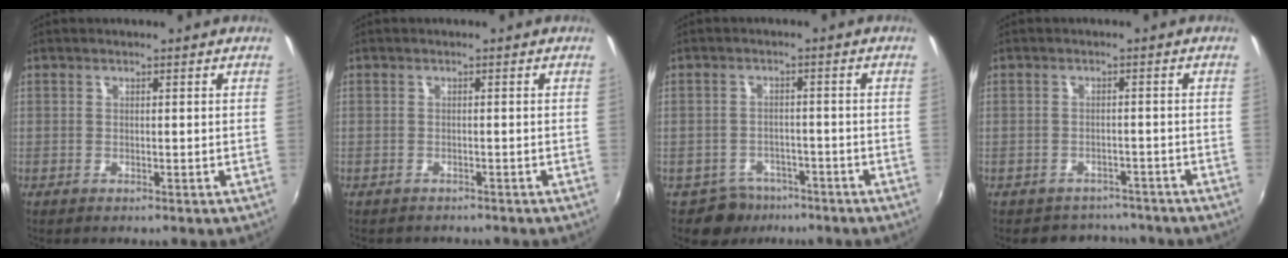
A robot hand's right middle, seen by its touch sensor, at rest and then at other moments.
{"total": 1.7, "force": [-1.6, 0.5, 0.3], "torque": [-0.010, -0.010, -0.022]}
{"total": 4.8, "force": [-3.6, 3.2, 0.1], "torque": [-0.013, 0.013, -0.055]}
{"total": 5.9, "force": [-5.2, 2.8, 0.6], "torque": [-0.020, 0.006, -0.072]}